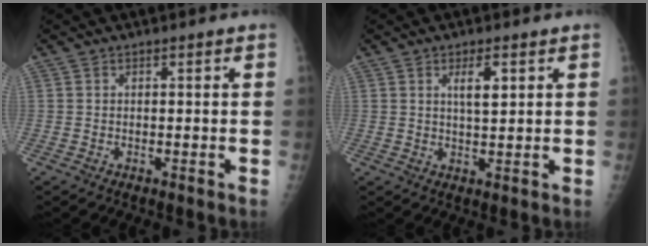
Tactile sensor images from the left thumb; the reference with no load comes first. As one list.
[{"total": 3.9, "force": [1.7, 1.2, 3.3], "torque": [-0.047, -0.008, 0.029]}]